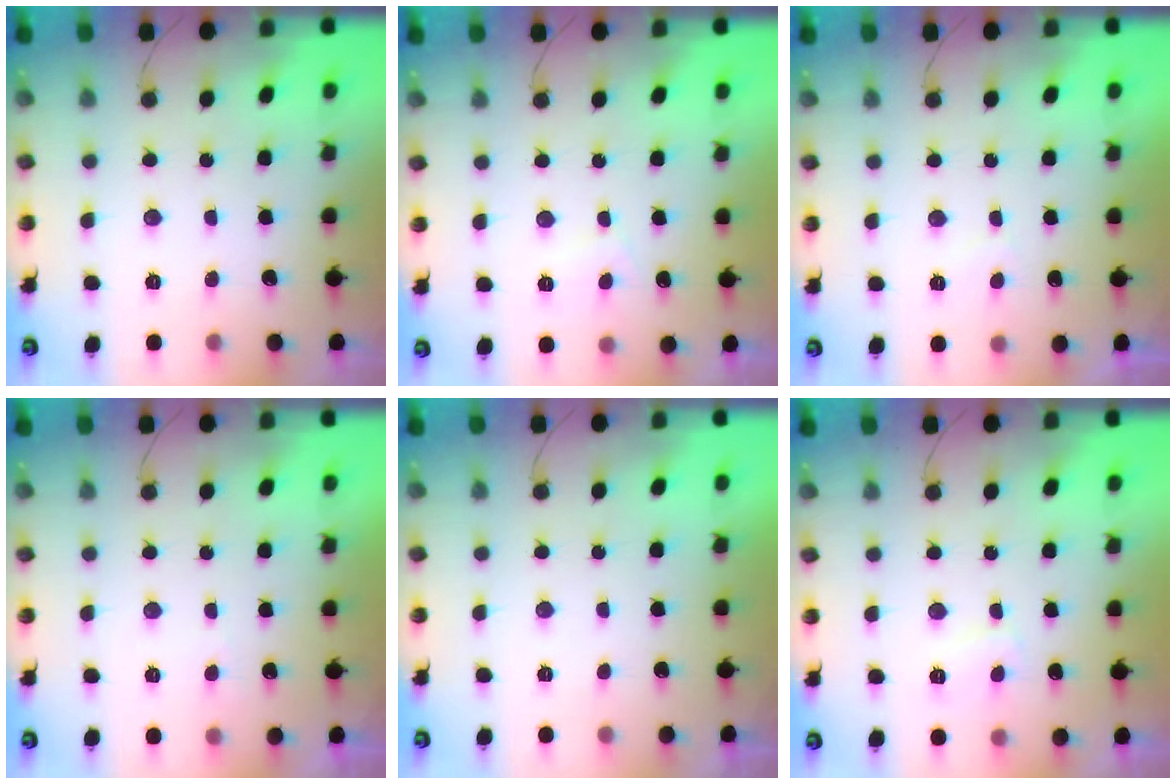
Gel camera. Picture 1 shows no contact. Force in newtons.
{"total": 2.6, "press": 2.5, "slide": 0.6}
{"total": 1.9, "press": 1.7, "slide": 0.7}
{"total": 1.1, "press": 1.0, "slide": 0.5}
{"total": 2.3, "press": 2.3, "slide": 0.4}
{"total": 3.7, "press": 3.6, "slide": 0.7}